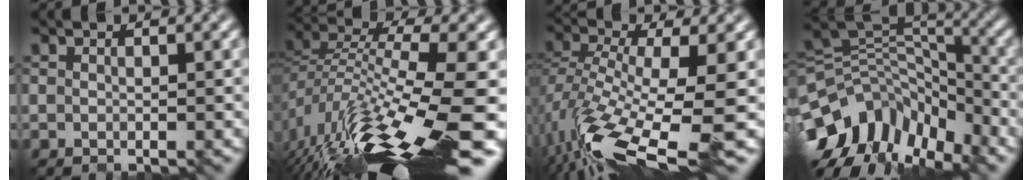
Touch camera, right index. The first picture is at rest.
{"total": 15.4, "force": [-9.3, 3.8, 11.6], "torque": [-0.232, 0.007, -0.151]}
{"total": 10.7, "force": [-4.6, 3.2, 9.2], "torque": [-0.187, -0.020, -0.089]}
{"total": 11.4, "force": [-6.6, 6.7, 6.4], "torque": [-0.133, 0.011, -0.128]}